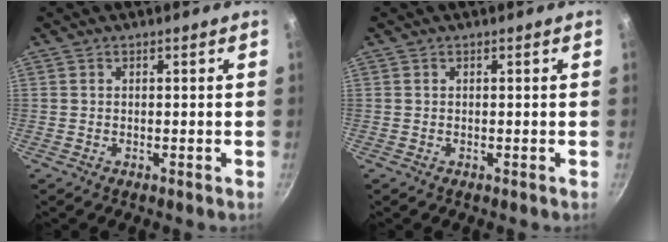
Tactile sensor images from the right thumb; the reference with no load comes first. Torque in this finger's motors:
{"motor_torque": [-0.10, 0.10, 0.00, 0.00, 0.00]}